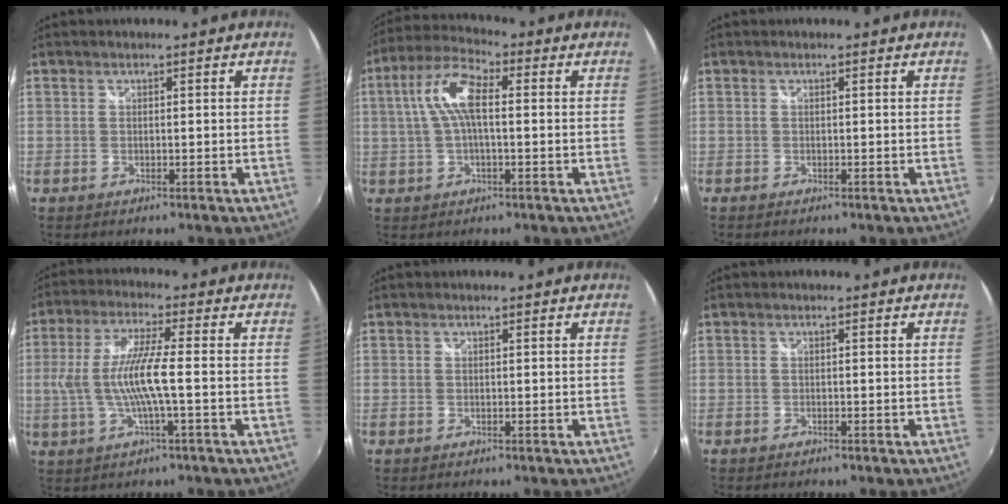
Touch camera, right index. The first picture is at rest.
{"total": 8.8, "force": [0.9, 3.1, 8.2], "torque": [-0.171, 0.020, 0.016]}
{"total": 0.5, "force": [-0.5, 0.1, 0.1], "torque": [-0.005, -0.004, -0.009]}
{"total": 9.6, "force": [-1.2, 0.7, 9.5], "torque": [-0.191, -0.003, -0.019]}
{"total": 0.0}
{"total": 0.6, "force": [-0.6, 0.2, 0.2], "torque": [-0.006, -0.003, -0.011]}